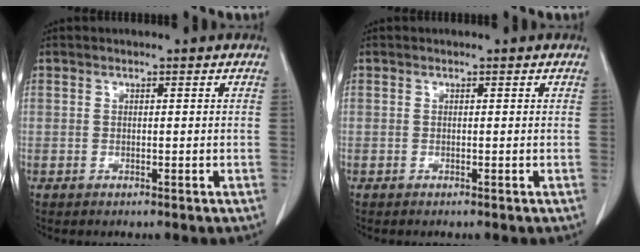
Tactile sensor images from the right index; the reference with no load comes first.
{"total": 0.0}